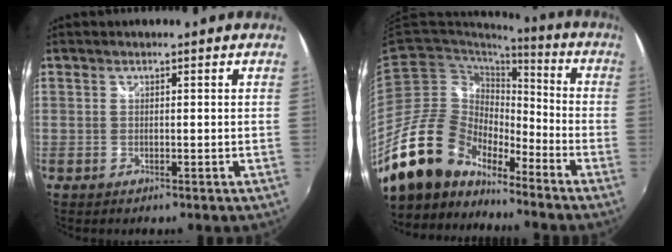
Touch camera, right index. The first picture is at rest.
{"total": 17.6, "force": [-14.3, 8.2, 6.3], "torque": [-0.129, 0.018, -0.264]}